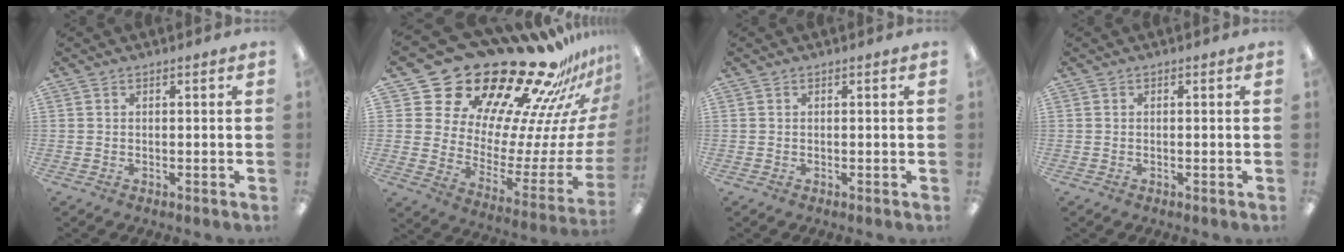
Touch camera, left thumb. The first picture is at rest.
{"total": 31.5, "force": [25.0, 13.2, 14.0], "torque": [-0.183, -0.214, 0.455]}
{"total": 0.0}
{"total": 0.0}